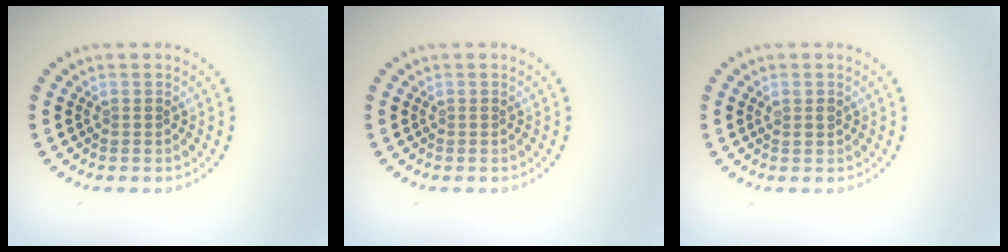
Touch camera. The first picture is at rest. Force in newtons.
{"total": 0.0}
{"total": 0.9, "press": 0.8, "slide": 0.4}